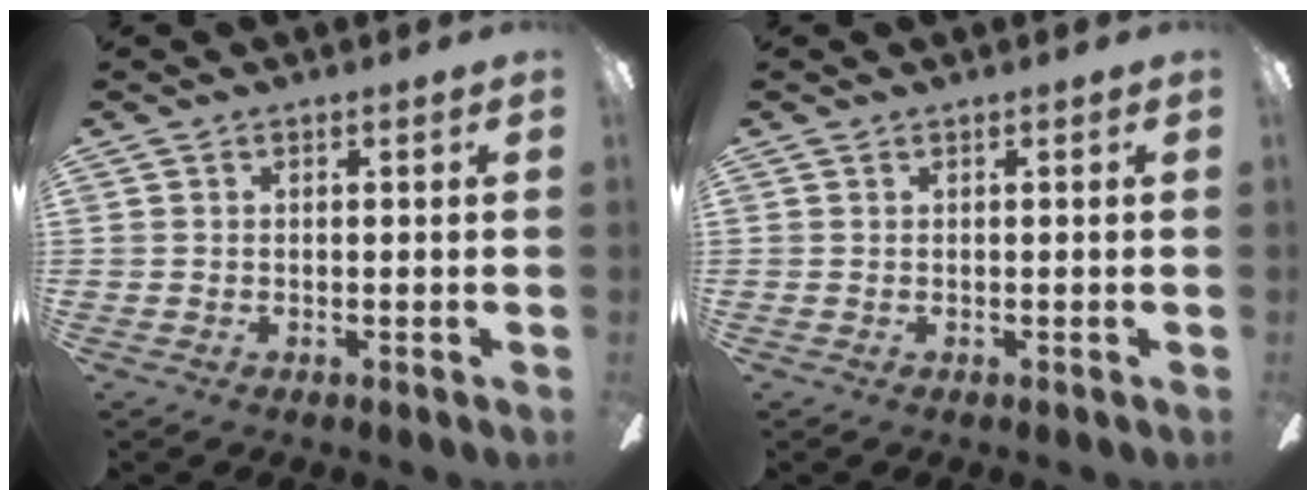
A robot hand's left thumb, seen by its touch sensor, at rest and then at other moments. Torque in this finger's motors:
{"motor_torque": [0.00, 0.00, 0.12, -0.12, 0.00]}